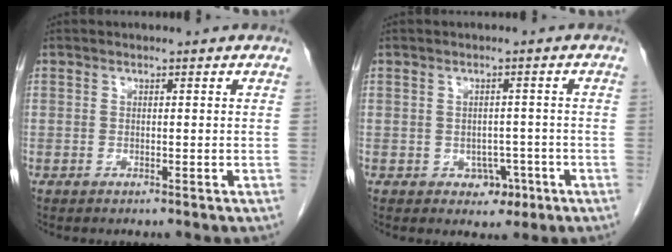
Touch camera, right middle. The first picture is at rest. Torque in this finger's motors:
{"motor_torque": [0.40, -0.24, -0.01, 0.00]}